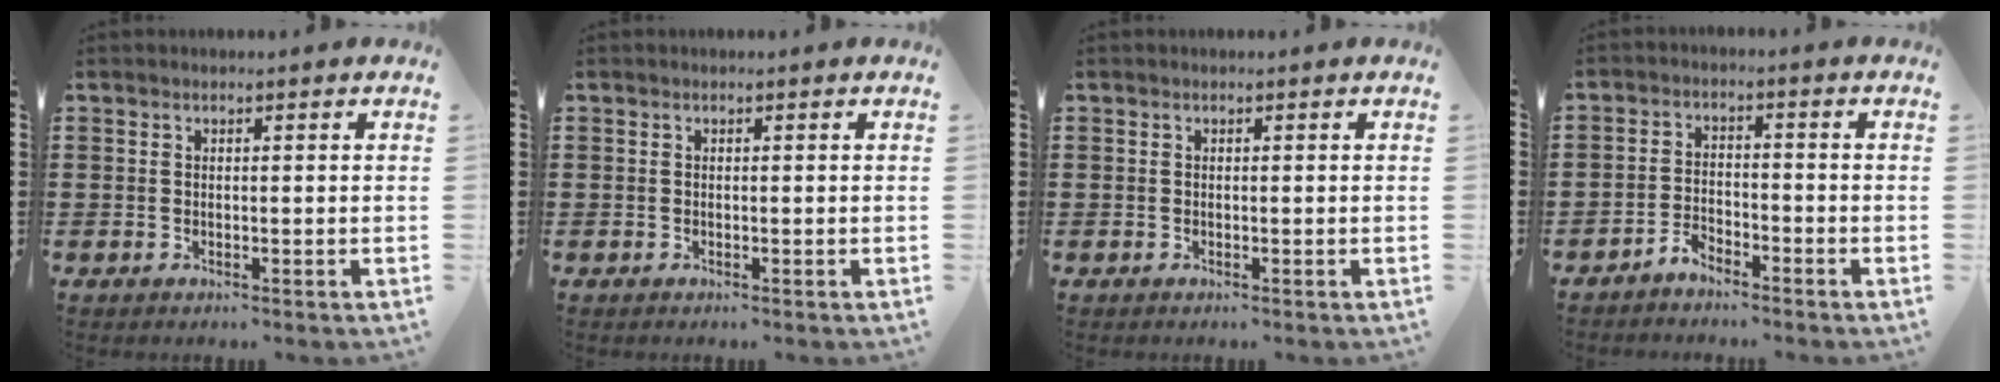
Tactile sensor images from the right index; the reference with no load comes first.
{"total": 0.0}
{"total": 0.0}
{"total": 2.7, "force": [-2.6, 0.6, 0.3], "torque": [-0.014, 0.008, -0.053]}